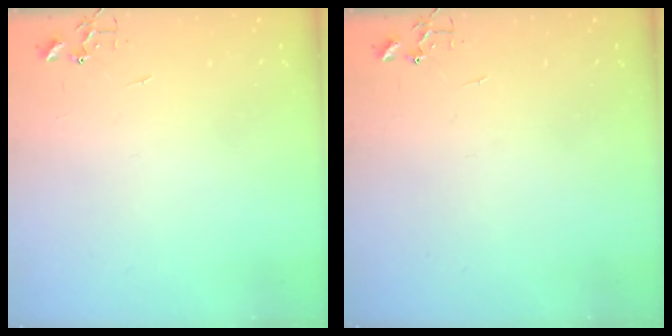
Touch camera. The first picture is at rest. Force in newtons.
{"total": 0.0}